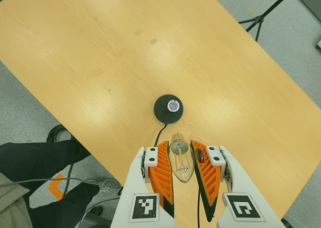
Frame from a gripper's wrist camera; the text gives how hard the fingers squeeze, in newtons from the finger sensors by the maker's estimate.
{"total": 21.1, "left": 23.9, "right": 18.3}